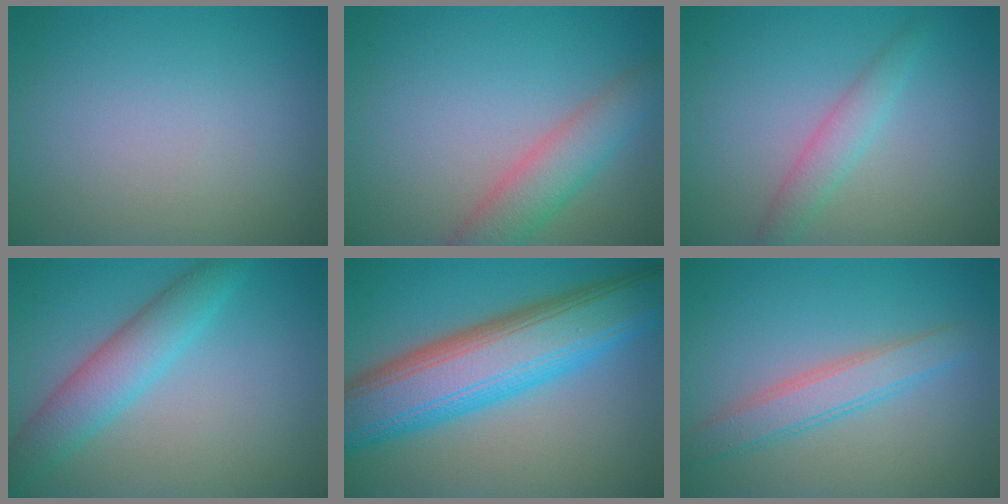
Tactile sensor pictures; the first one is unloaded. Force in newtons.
{"total": 4.1, "press": 4.1, "slide": 0.3}
{"total": 2.3, "press": 2.3, "slide": 0.0}
{"total": 4.6, "press": 4.6, "slide": 0.1}
{"total": 11.2, "press": 11.2, "slide": 0.2}
{"total": 3.3, "press": 3.3, "slide": 0.2}